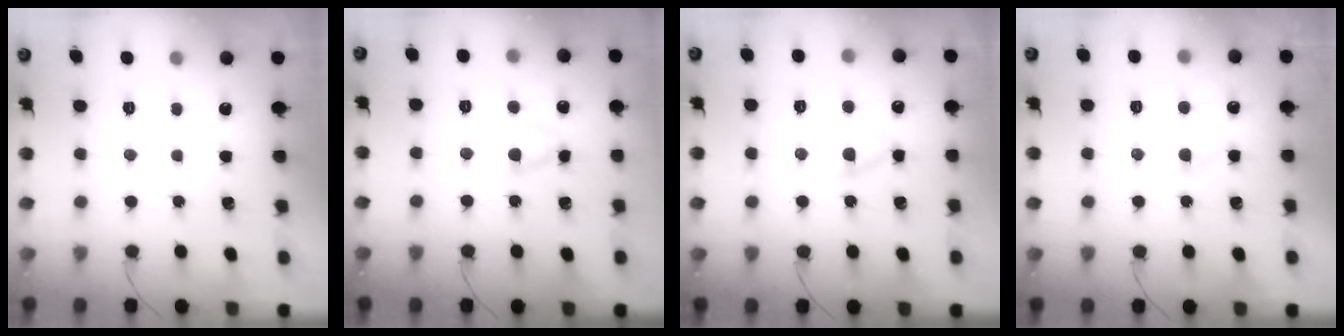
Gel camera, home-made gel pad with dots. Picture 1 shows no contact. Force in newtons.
{"total": 3.3, "press": 3.1, "slide": 1.2}
{"total": 3.7, "press": 3.5, "slide": 1.2}
{"total": 1.9, "press": 1.7, "slide": 0.9}